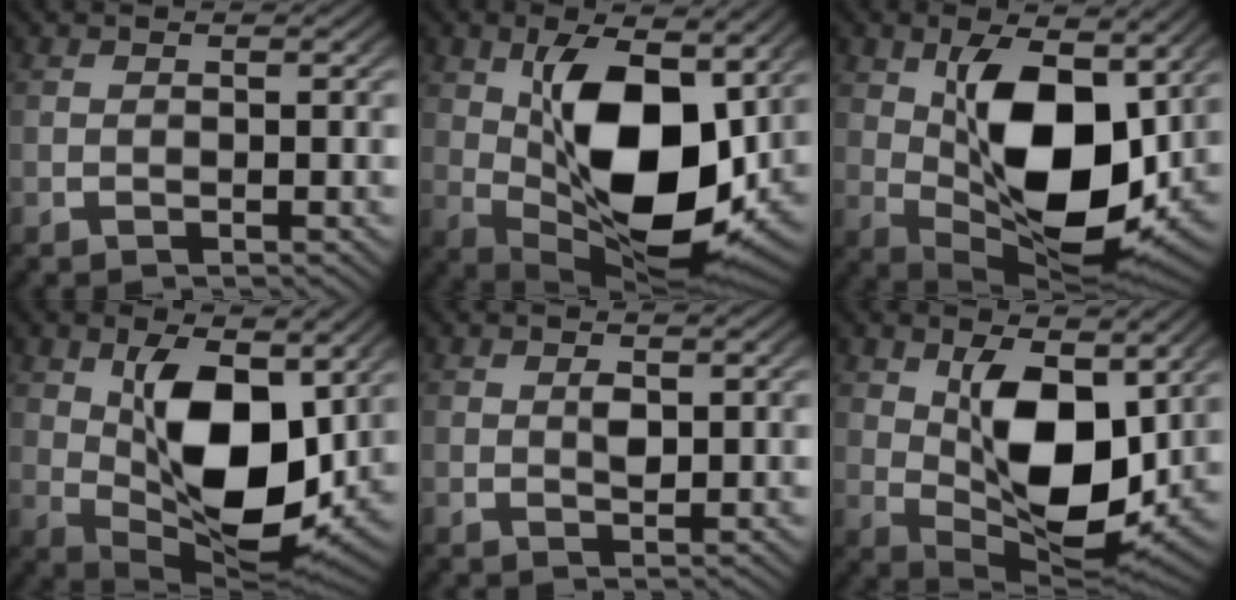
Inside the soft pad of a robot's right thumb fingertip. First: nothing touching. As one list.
[{"total": 16.2, "force": [-0.2, 8.9, 13.5], "torque": [-0.254, -0.047, 0.027]}, {"total": 14.5, "force": [0.0, 8.0, 12.1], "torque": [-0.228, -0.049, 0.028]}, {"total": 13.0, "force": [0.1, 7.2, 10.9], "torque": [-0.209, -0.049, 0.028]}, {"total": 1.3, "force": [0.5, 0.7, 1.0], "torque": [-0.022, -0.007, 0.013]}, {"total": 11.4, "force": [0.4, 6.2, 9.6], "torque": [-0.185, -0.048, 0.030]}]